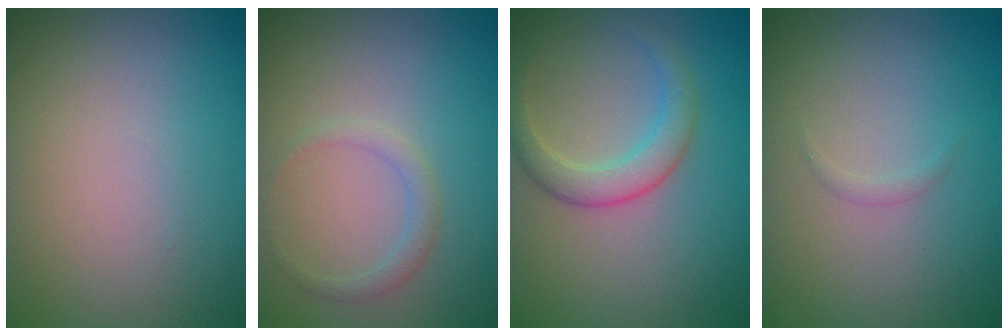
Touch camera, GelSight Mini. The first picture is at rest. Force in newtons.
{"total": 1.3, "press": 1.3, "slide": 0.1}
{"total": 3.1, "press": 3.1, "slide": 0.1}
{"total": 0.6, "press": 0.6, "slide": 0.1}